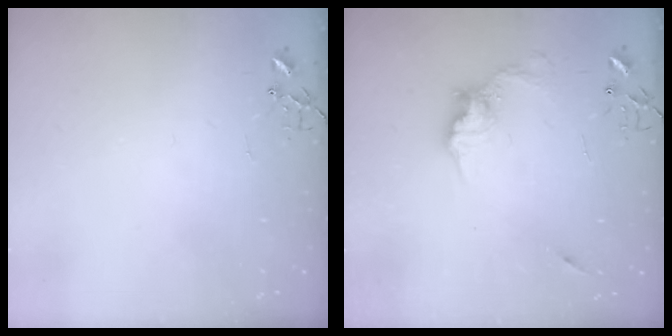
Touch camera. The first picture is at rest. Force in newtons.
{"total": 11.5, "press": 11.5, "slide": 0.8}